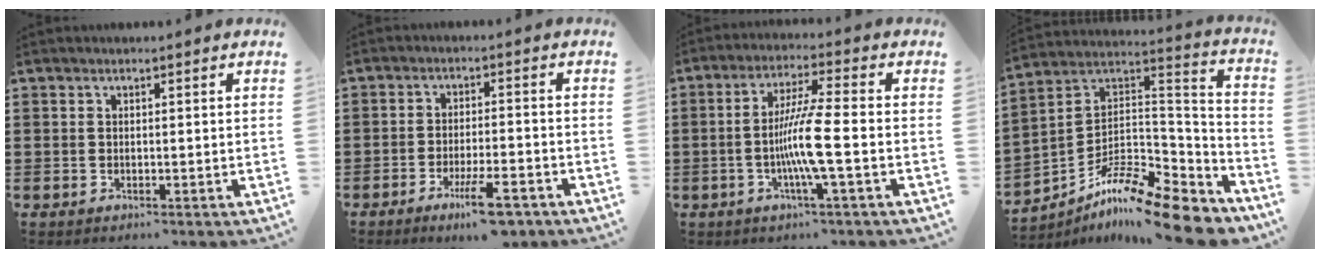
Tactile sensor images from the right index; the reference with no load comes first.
{"total": 6.8, "force": [-4.3, 1.3, 5.1], "torque": [-0.090, -0.002, -0.074]}
{"total": 8.2, "force": [-1.9, -0.1, 8.0], "torque": [-0.159, -0.017, -0.042]}
{"total": 13.3, "force": [-10.6, 2.6, 7.6], "torque": [-0.131, 0.016, -0.199]}